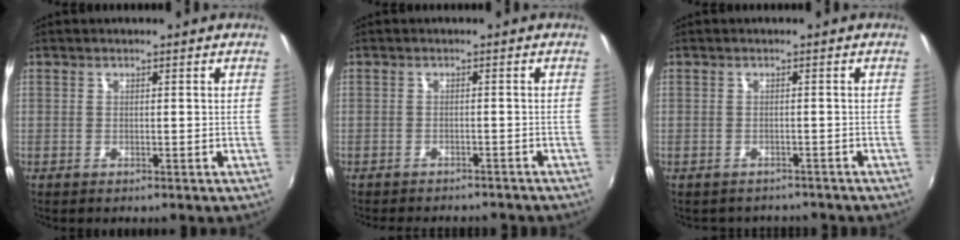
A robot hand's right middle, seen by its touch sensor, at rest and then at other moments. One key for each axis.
{"total": 6.2, "fx": -5.5, "fy": 2.2, "fz": 1.9, "tx": -0.049, "ty": -0.007, "tz": -0.075}
{"total": 3.5, "fx": -3.1, "fy": 1.6, "fz": 0.5, "tx": -0.013, "ty": -0.010, "tz": -0.041}